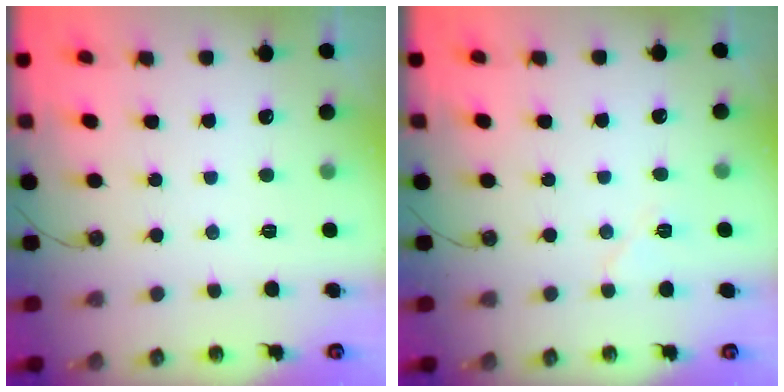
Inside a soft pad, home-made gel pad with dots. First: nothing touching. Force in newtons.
{"total": 6.3, "press": 5.8, "slide": 2.5}